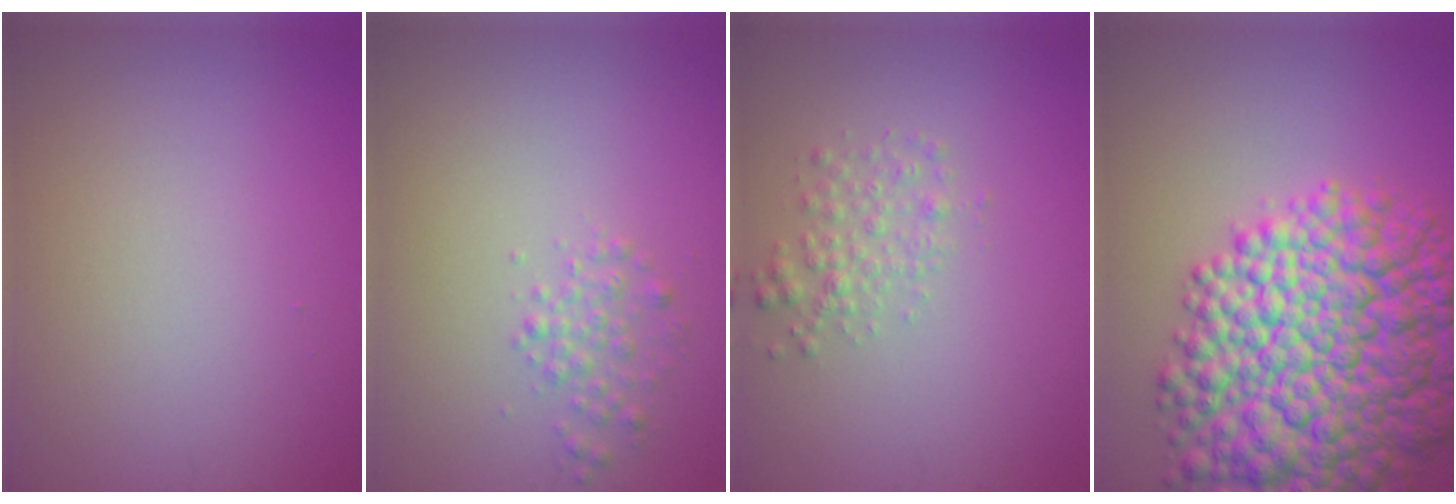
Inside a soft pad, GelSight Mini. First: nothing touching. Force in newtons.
{"total": 1.5, "press": 1.5, "slide": 0.0}
{"total": 2.0, "press": 2.0, "slide": 0.1}
{"total": 14.1, "press": 14.1, "slide": 0.3}